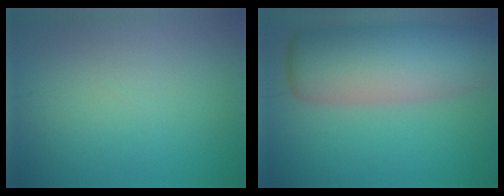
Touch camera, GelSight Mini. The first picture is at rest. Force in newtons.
{"total": 11.3, "press": 11.3, "slide": 0.7}